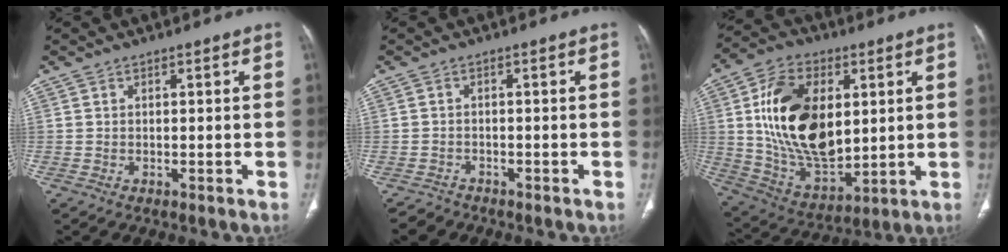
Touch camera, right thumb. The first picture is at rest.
{"total": 2.4, "force": [-2.0, 1.2, -0.4], "torque": [0.001, 0.006, -0.037]}
{"total": 22.3, "force": [4.0, 13.5, 17.3], "torque": [-0.279, -0.015, 0.085]}